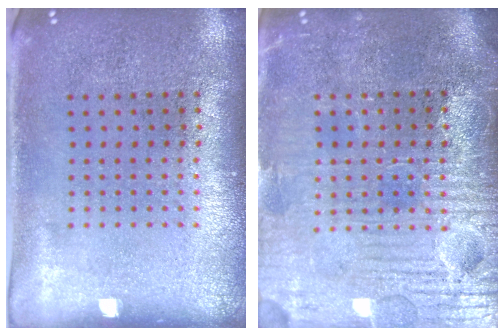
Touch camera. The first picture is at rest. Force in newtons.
{"total": 3.9, "press": 3.7, "slide": 1.1}